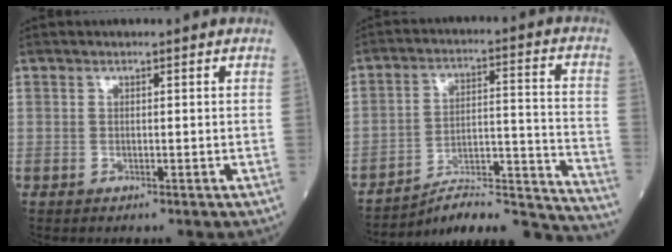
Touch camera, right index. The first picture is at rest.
{"total": 20.5, "force": [-19.7, -0.4, 5.5], "torque": [-0.046, 0.026, -0.284]}